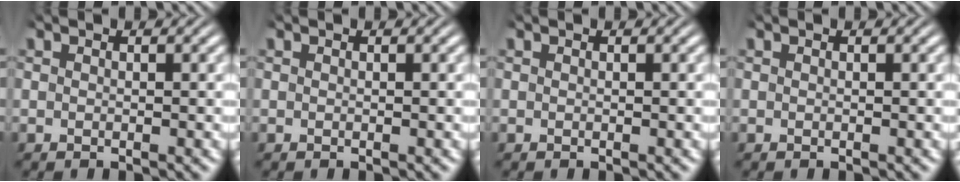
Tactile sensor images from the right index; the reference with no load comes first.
{"total": 0.0}
{"total": 0.0}
{"total": 0.0}